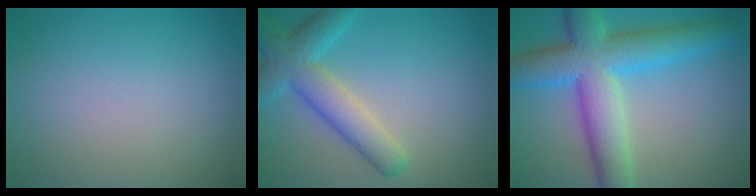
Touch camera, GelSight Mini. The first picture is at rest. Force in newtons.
{"total": 5.6, "press": 5.6, "slide": 0.2}
{"total": 9.6, "press": 9.6, "slide": 0.2}